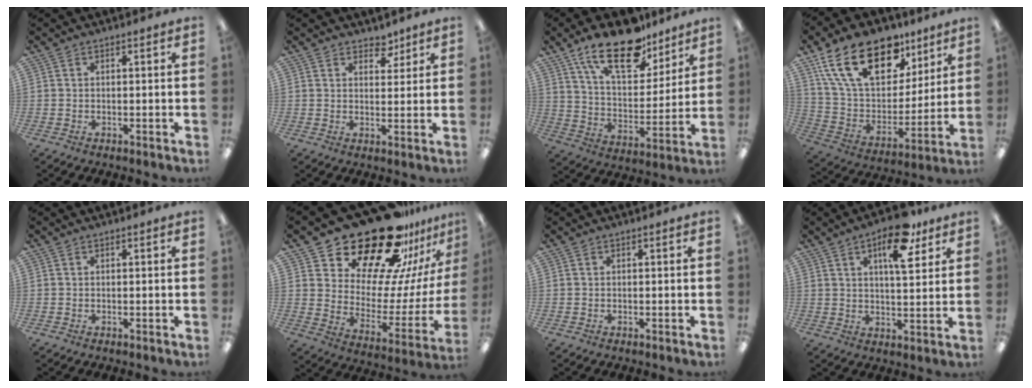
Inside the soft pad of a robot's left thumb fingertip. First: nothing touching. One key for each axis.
{"total": 4.4, "fx": 3.6, "fy": 2.4, "fz": 1.1, "tx": 0.002, "ty": -0.022, "tz": 0.060}
{"total": 20.0, "fx": 14.1, "fy": 8.8, "fz": 11.1, "tx": -0.189, "ty": -0.069, "tz": 0.244}
{"total": 22.9, "fx": 13.5, "fy": 12.5, "fz": 13.7, "tx": -0.256, "ty": -0.058, "tz": 0.244}
{"total": 0.0}
{"total": 28.0, "fx": 22.0, "fy": 11.8, "fz": 12.5, "tx": -0.196, "ty": -0.157, "tz": 0.390}
{"total": 0.0}
{"total": 13.4, "fx": 7.4, "fy": 5.7, "fz": 9.7, "tx": -0.136, "ty": -0.027, "tz": 0.120}